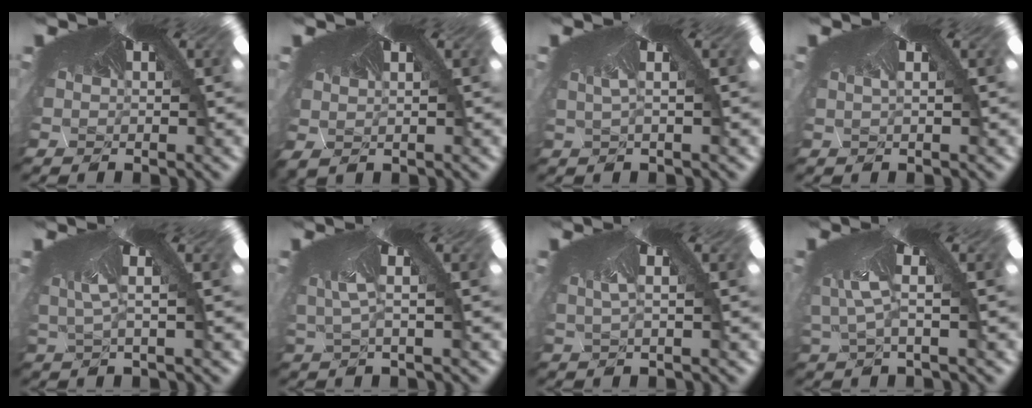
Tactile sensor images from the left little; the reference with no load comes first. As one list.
[{"total": 0.6, "force": [-0.2, 0.6, 0.2], "torque": [-0.016, -0.008, 0.007]}, {"total": 2.0, "force": [-1.5, -1.3, -0.1], "torque": [0.011, -0.018, -0.011]}, {"total": 0.6, "force": [-0.4, -0.5, 0.0], "torque": [0.010, -0.003, -0.003]}, {"total": 3.1, "force": [-2.2, -2.1, -0.2], "torque": [-0.010, -0.029, -0.009]}, {"total": 3.3, "force": [-2.5, -2.1, -0.3], "torque": [-0.008, -0.035, -0.014]}, {"total": 2.1, "force": [-1.6, -1.3, -0.2], "torque": [0.009, -0.021, -0.011]}, {"total": 4.0, "force": [-3.2, -2.3, -0.8], "torque": [-0.013, -0.049, -0.021]}]